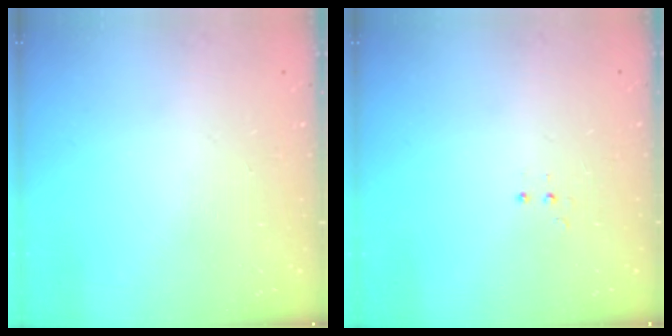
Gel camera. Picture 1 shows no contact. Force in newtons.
{"total": 3.4, "press": 3.3, "slide": 0.7}